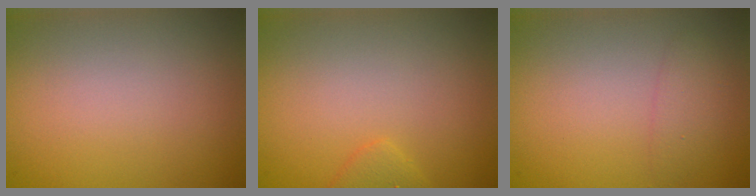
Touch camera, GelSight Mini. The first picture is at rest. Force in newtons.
{"total": 1.4, "press": 1.4, "slide": 0.1}
{"total": 1.4, "press": 1.4, "slide": 0.1}